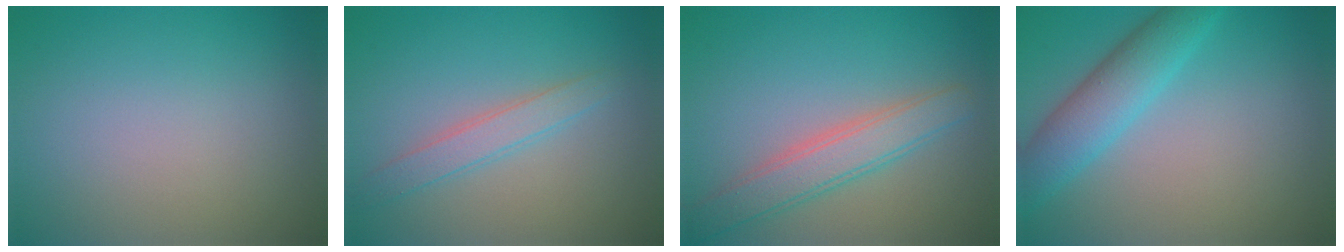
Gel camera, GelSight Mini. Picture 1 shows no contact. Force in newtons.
{"total": 2.3, "press": 2.3, "slide": 0.1}
{"total": 4.0, "press": 4.0, "slide": 0.4}
{"total": 4.9, "press": 4.9, "slide": 0.2}